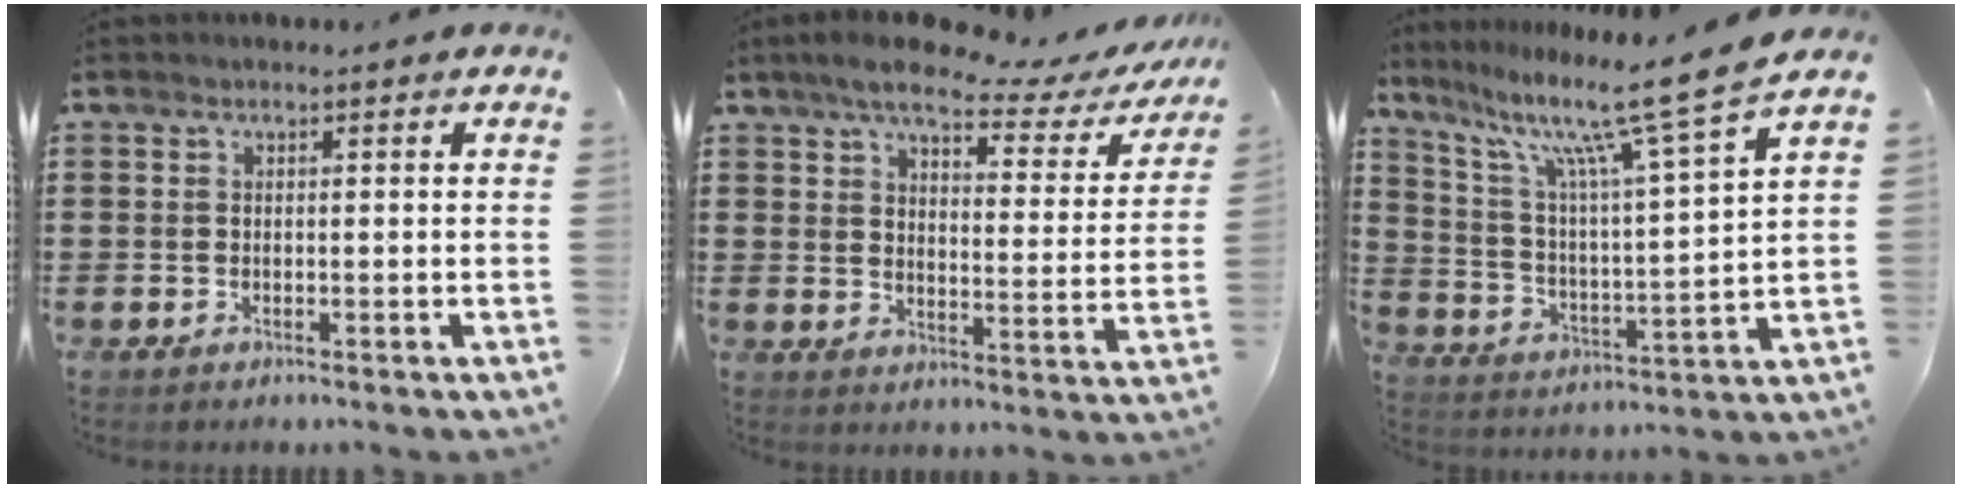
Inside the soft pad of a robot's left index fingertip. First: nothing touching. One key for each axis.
{"total": 7.0, "fx": 5.6, "fy": 1.5, "fz": 3.9, "tx": -0.084, "ty": -0.025, "tz": 0.090}
{"total": 11.8, "fx": 9.1, "fy": -0.3, "fz": 7.5, "tx": -0.164, "ty": -0.065, "tz": 0.136}